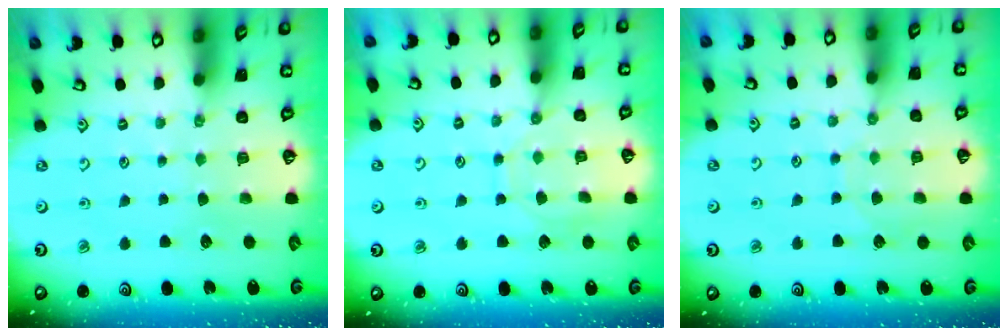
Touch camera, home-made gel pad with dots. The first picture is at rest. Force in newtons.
{"total": 9.4, "press": 9.4, "slide": 0.7}
{"total": 7.0, "press": 6.9, "slide": 0.4}